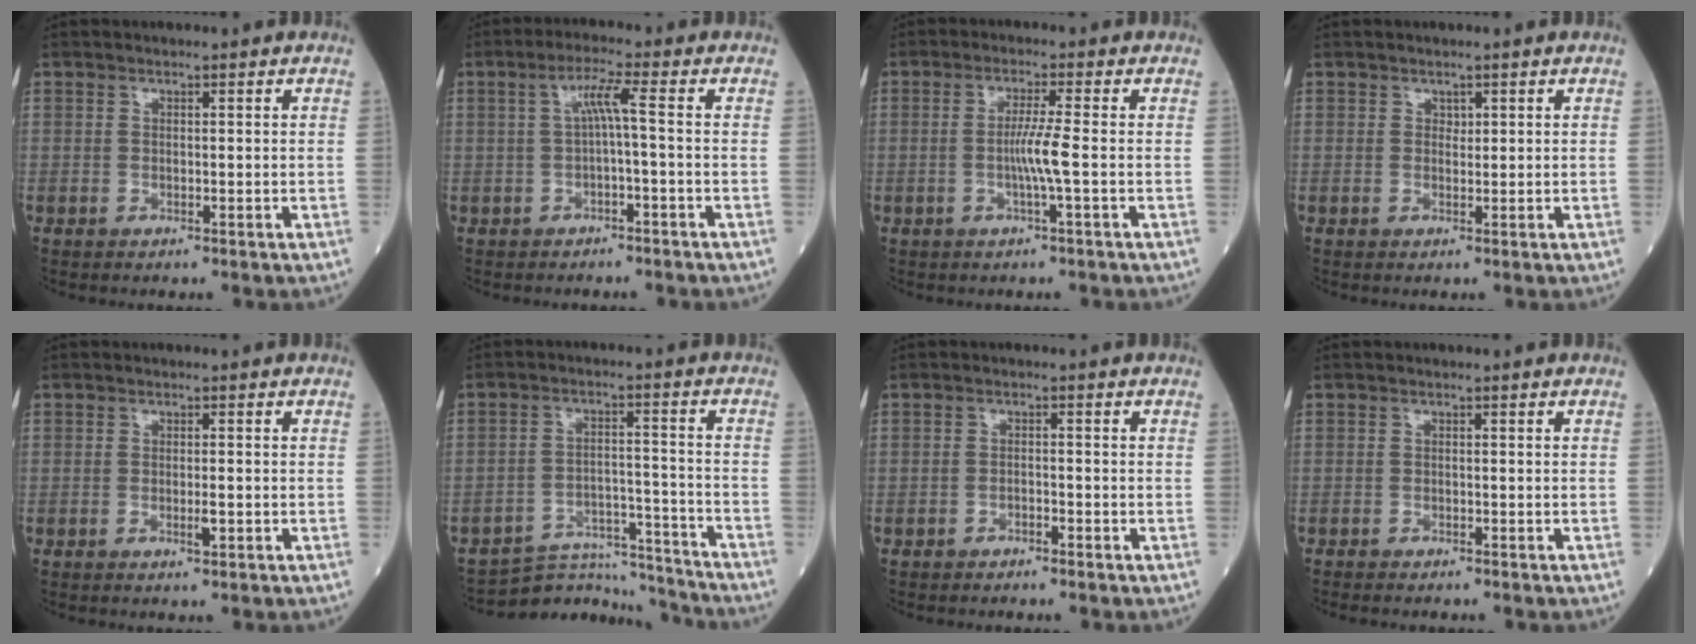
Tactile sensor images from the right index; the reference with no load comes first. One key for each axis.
{"total": 3.8, "fx": 0.0, "fy": -0.4, "fz": 3.8, "tx": -0.074, "ty": 0.015, "tz": 0.004}
{"total": 4.0, "fx": -0.6, "fy": -1.0, "fz": 3.8, "tx": -0.075, "ty": -0.004, "tz": -0.013}
{"total": 0.7, "fx": 0.6, "fy": 0.3, "fz": 0.3, "tx": 0.000, "ty": -0.003, "tz": 0.008}
{"total": 1.7, "fx": -0.5, "fy": 0.4, "fz": 1.5, "tx": -0.026, "ty": -0.002, "tz": -0.007}
{"total": 10.6, "fx": -10.5, "fy": 1.0, "fz": -0.8, "tx": 0.017, "ty": 0.038, "tz": -0.163}
{"total": 0.9, "fx": -0.8, "fy": 0.2, "fz": 0.4, "tx": -0.007, "ty": 0.000, "tz": -0.015}
{"total": 2.5, "fx": -2.2, "fy": 0.4, "fz": 1.0, "tx": -0.018, "ty": -0.005, "tz": -0.029}